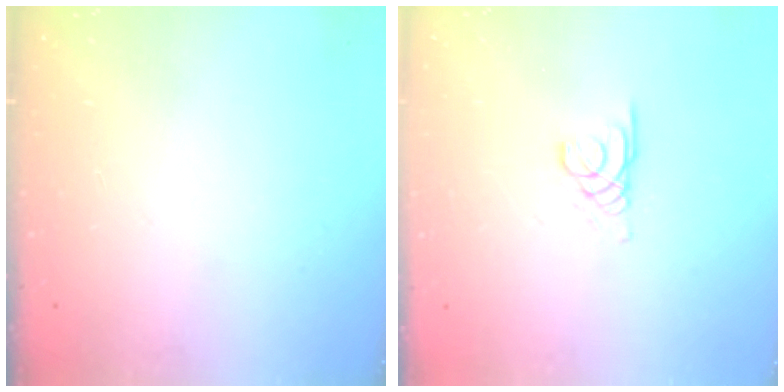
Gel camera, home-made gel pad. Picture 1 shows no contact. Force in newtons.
{"total": 1.7, "press": 1.7, "slide": 0.1}